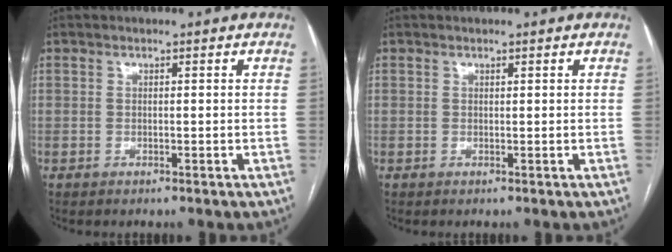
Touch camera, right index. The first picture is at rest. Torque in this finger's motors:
{"motor_torque": [0.14, 0.00, 0.04, 0.01]}